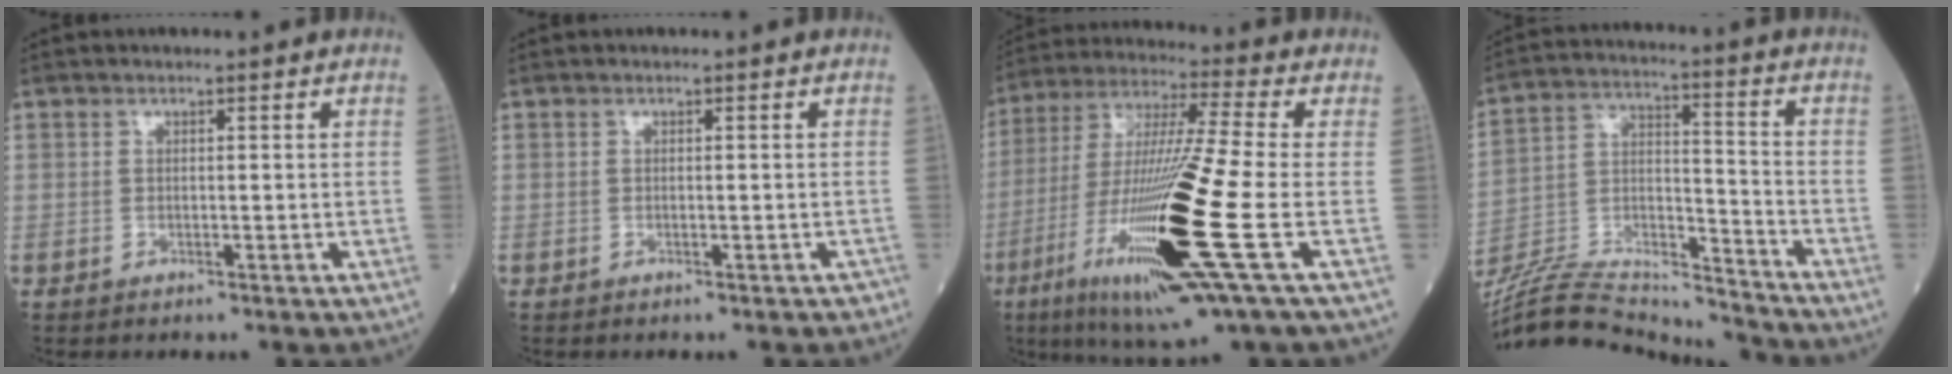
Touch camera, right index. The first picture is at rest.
{"total": 0.6, "force": [-0.3, 0.3, 0.4], "torque": [-0.002, 0.000, -0.004]}
{"total": 21.8, "force": [-6.8, -0.2, 20.7], "torque": [-0.415, -0.044, -0.133]}
{"total": 18.7, "force": [-18.2, 1.2, 4.0], "torque": [-0.081, 0.024, -0.310]}